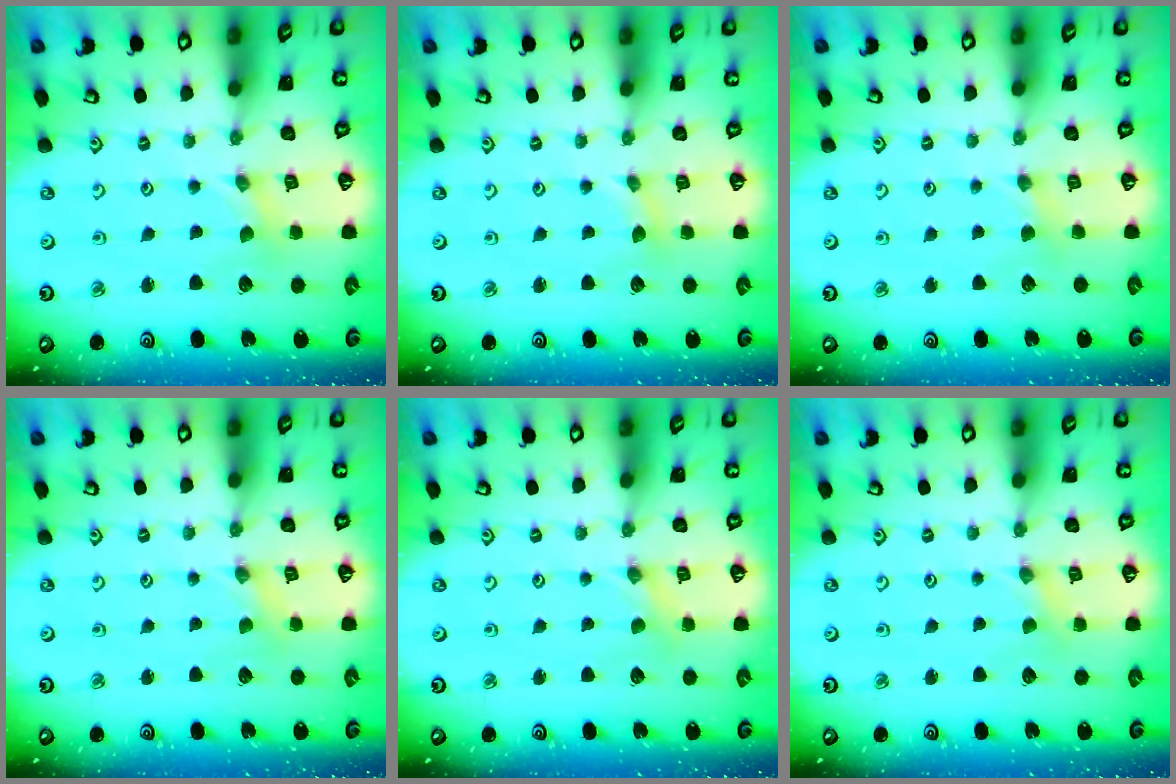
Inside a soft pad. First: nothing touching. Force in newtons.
{"total": 1.7, "press": 1.6, "slide": 0.2}
{"total": 1.9, "press": 1.8, "slide": 0.4}
{"total": 0.0}
{"total": 0.6, "press": 0.6, "slide": 0.1}
{"total": 0.7, "press": 0.7, "slide": 0.1}